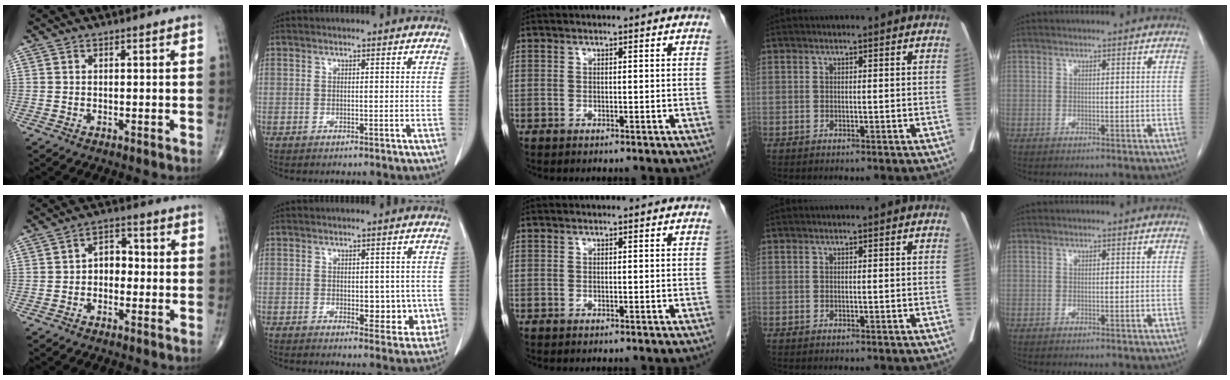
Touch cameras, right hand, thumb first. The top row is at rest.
{"thumb": {"total": 4.6, "force": [-0.7, 3.4, 3.0], "torque": [-0.022, 0.021, -0.025]}, "index": {"total": 5.4, "force": [-0.4, 3.3, 4.3], "torque": [-0.036, -0.001, 0.003]}}